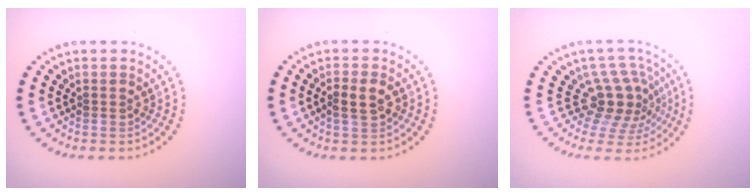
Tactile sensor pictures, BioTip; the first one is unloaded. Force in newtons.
{"total": 2.4, "press": 2.3, "slide": 0.4}
{"total": 3.8, "press": 2.7, "slide": 2.7}